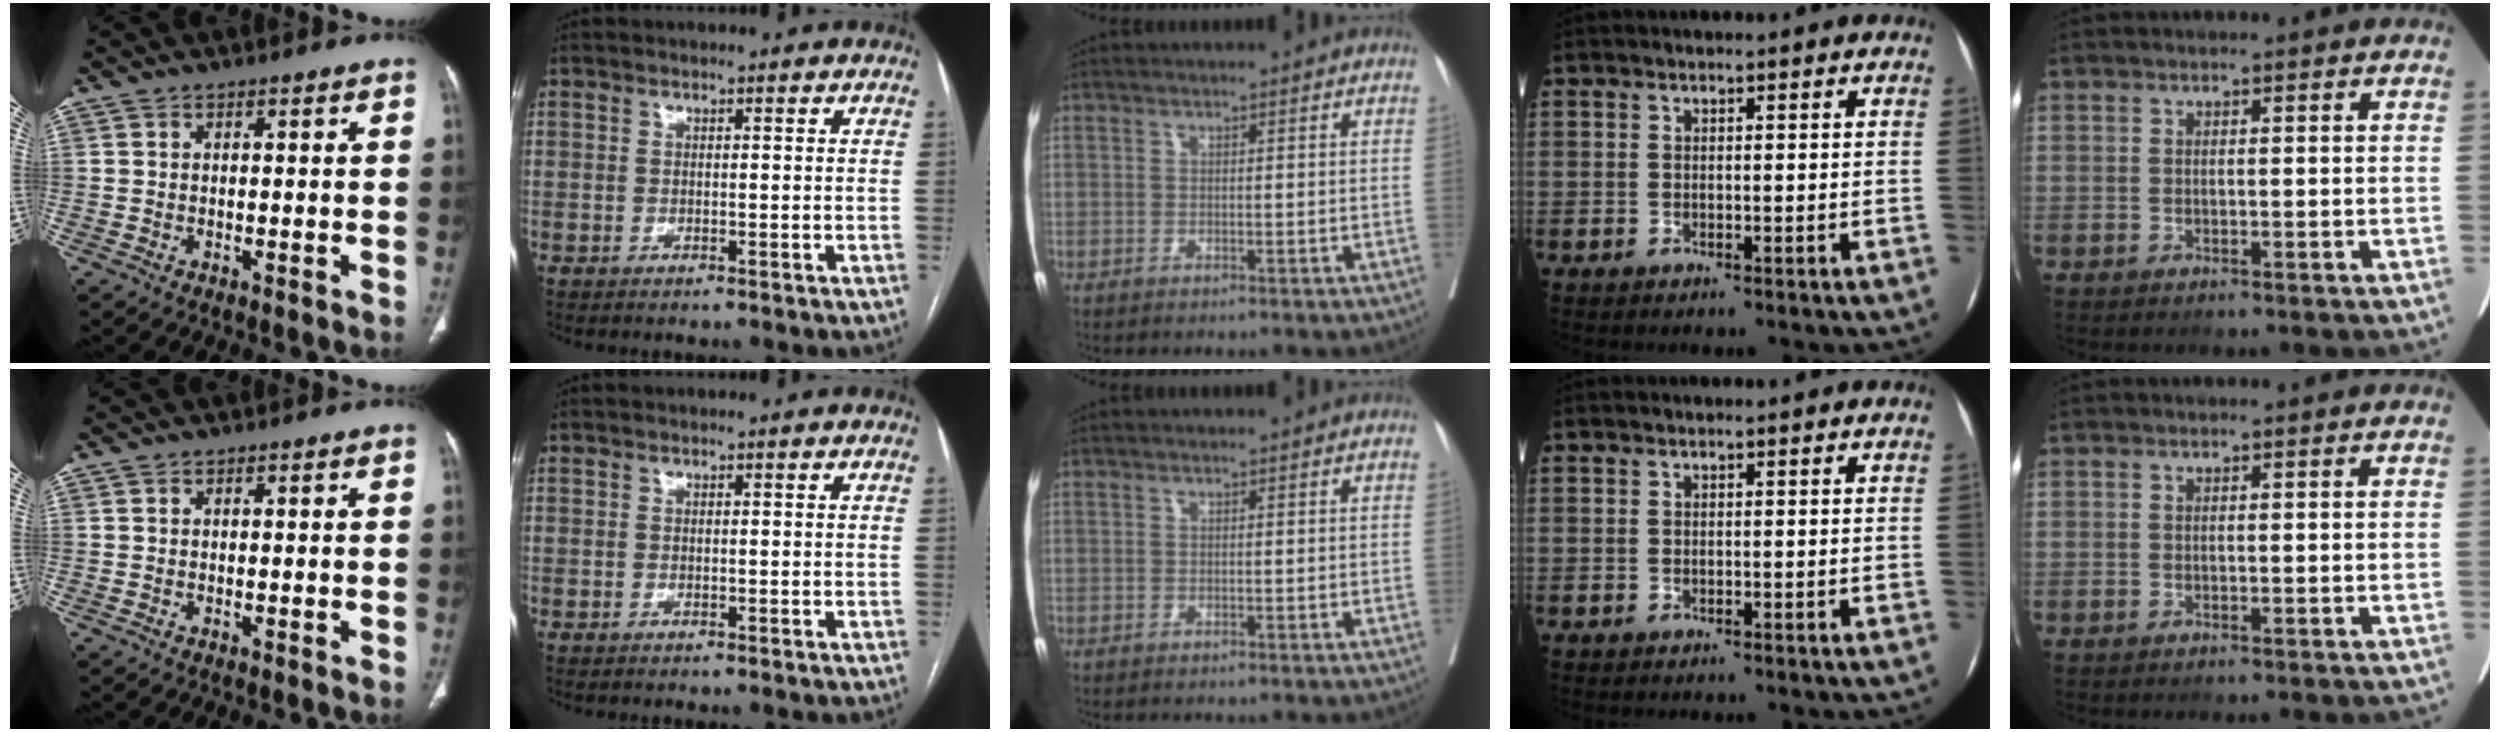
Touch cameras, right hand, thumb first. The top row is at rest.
{}